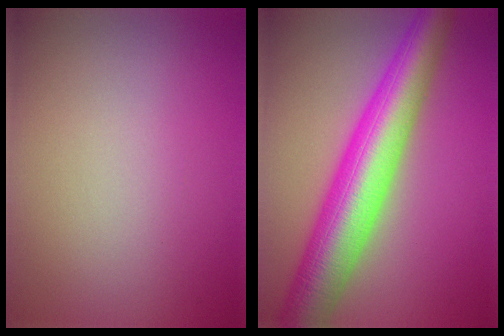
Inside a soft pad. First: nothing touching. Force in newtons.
{"total": 9.7, "press": 9.6, "slide": 0.4}